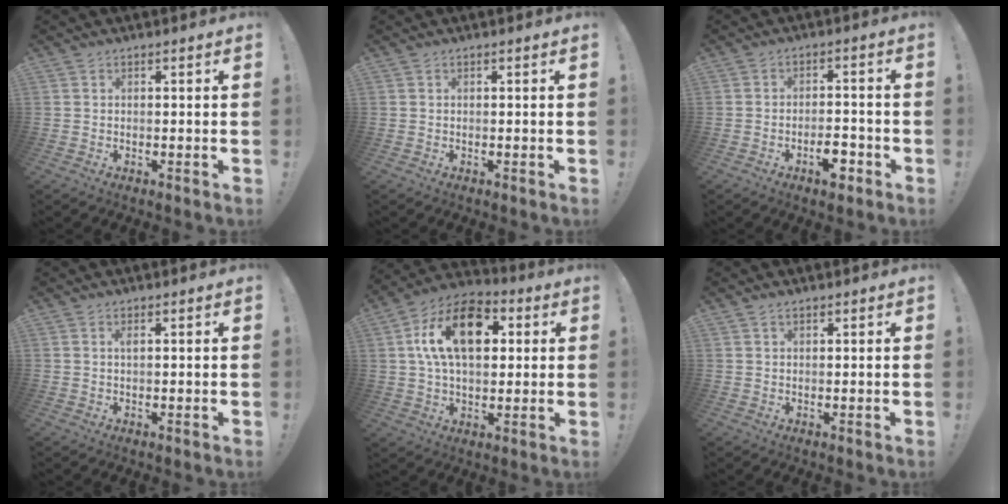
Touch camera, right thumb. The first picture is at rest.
{"total": 0.0}
{"total": 6.4, "force": [-3.5, 3.0, 4.5], "torque": [-0.054, 0.019, -0.057]}
{"total": 0.9, "force": [0.5, 0.2, 0.8], "torque": [-0.007, -0.001, 0.007]}
{"total": 18.4, "force": [5.3, 11.2, 13.6], "torque": [-0.222, -0.002, 0.089]}
{"total": 1.3, "force": [0.9, 0.7, 0.5], "torque": [-0.003, -0.002, 0.015]}